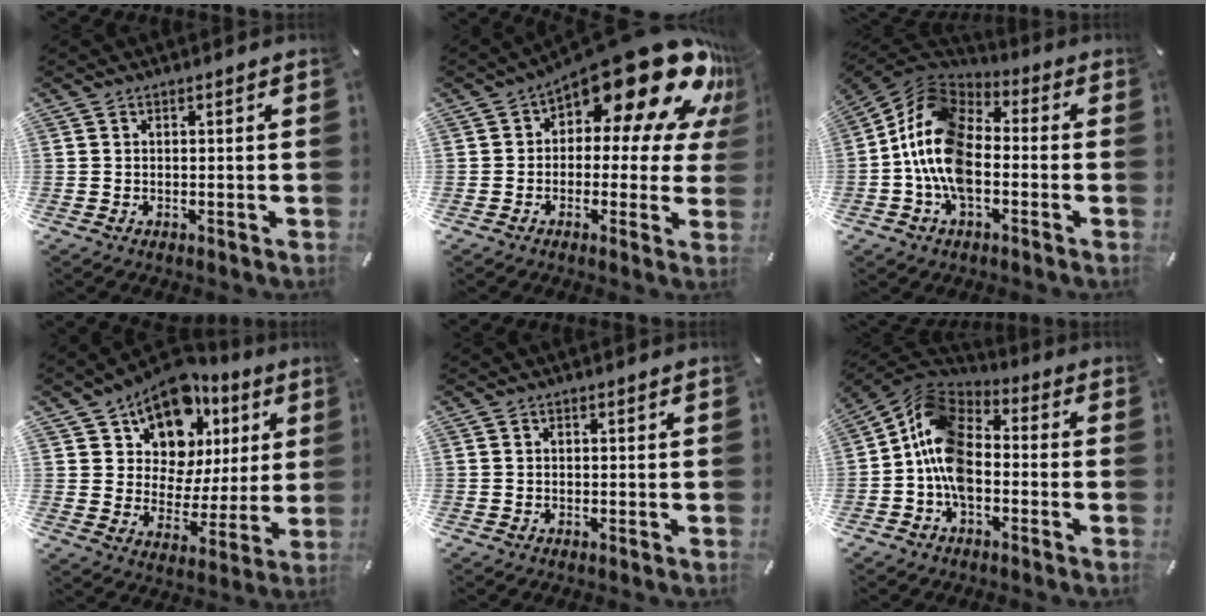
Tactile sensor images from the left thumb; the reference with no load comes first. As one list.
[{"total": 21.8, "force": [12.3, 9.2, 15.5], "torque": [-0.221, -0.090, 0.207]}, {"total": 15.6, "force": [-4.4, 9.7, 11.3], "torque": [-0.250, 0.015, -0.091]}, {"total": 15.0, "force": [9.3, 10.2, 5.8], "torque": [-0.106, -0.062, 0.170]}, {"total": 0.0}, {"total": 12.7, "force": [-3.8, 8.2, 8.9], "torque": [-0.200, 0.012, -0.079]}]